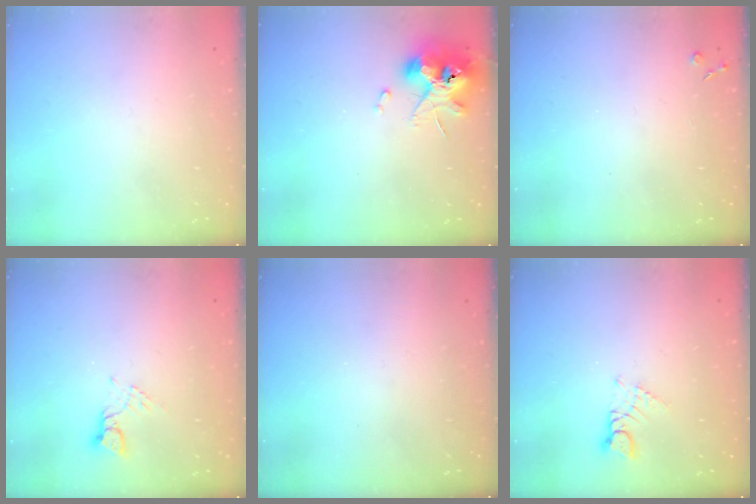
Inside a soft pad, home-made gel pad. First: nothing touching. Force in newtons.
{"total": 11.9, "press": 11.8, "slide": 1.6}
{"total": 2.8, "press": 2.8, "slide": 0.5}
{"total": 2.6, "press": 2.6, "slide": 0.1}
{"total": 0.0}
{"total": 3.0, "press": 3.0, "slide": 0.2}